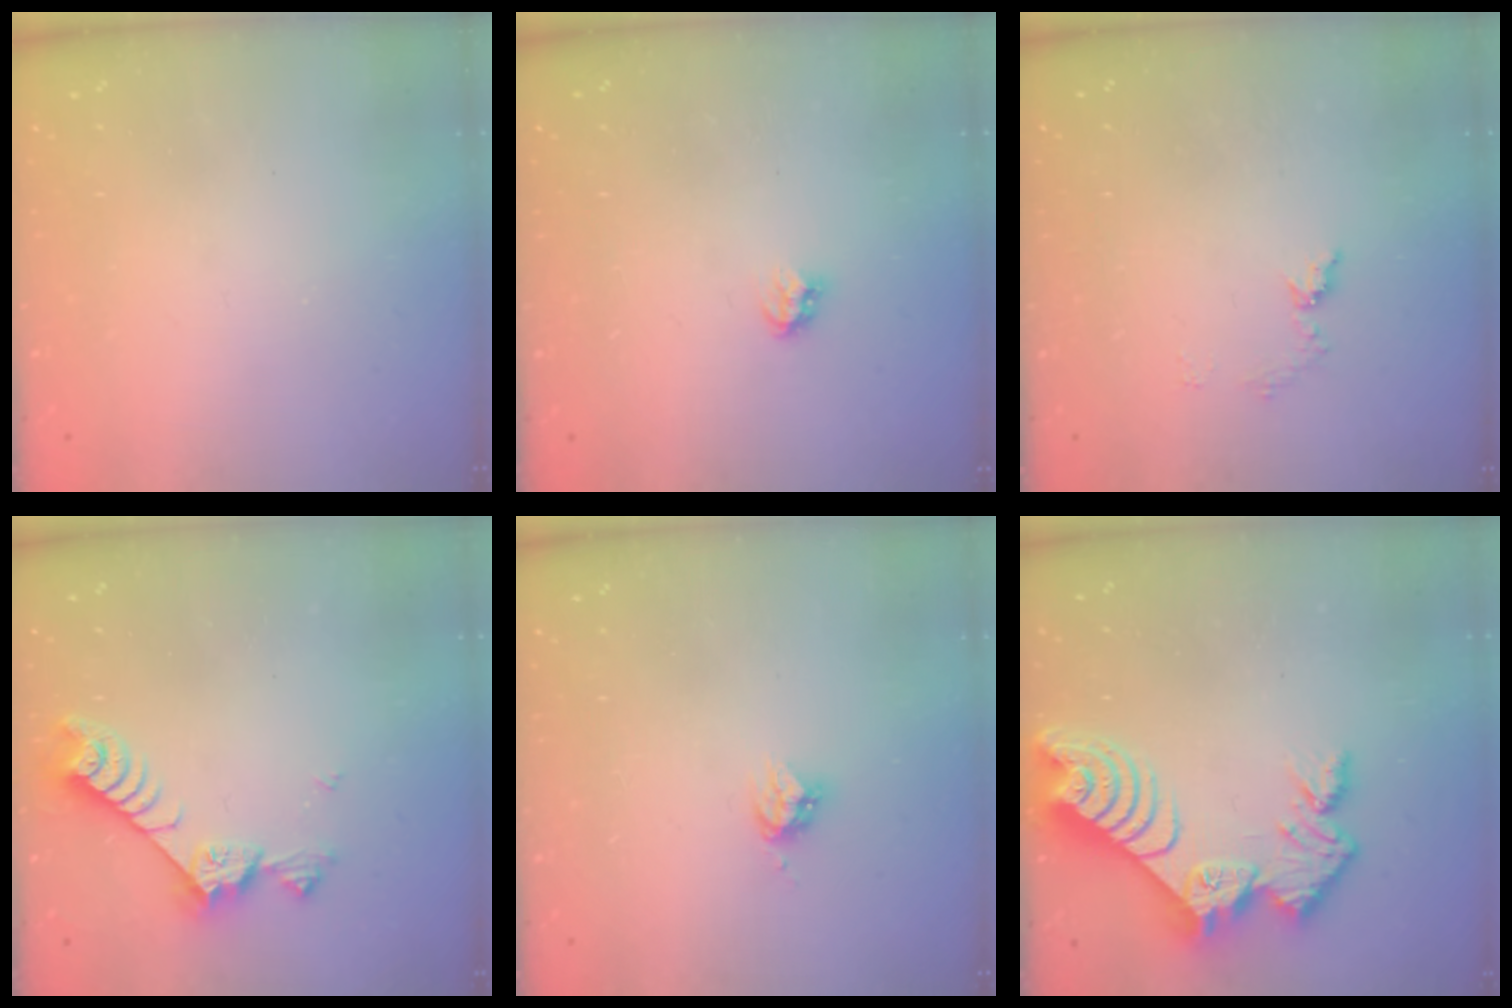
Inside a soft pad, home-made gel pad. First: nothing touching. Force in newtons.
{"total": 2.8, "press": 2.8, "slide": 0.5}
{"total": 6.4, "press": 6.4, "slide": 0.7}
{"total": 8.5, "press": 8.4, "slide": 1.4}
{"total": 3.9, "press": 3.9, "slide": 0.1}
{"total": 12.8, "press": 12.8, "slide": 1.0}